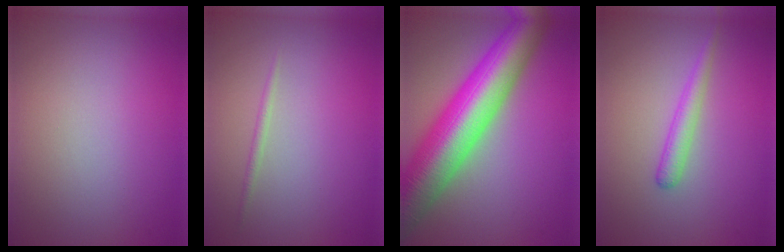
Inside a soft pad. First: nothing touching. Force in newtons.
{"total": 0.7, "press": 0.7, "slide": 0.0}
{"total": 13.0, "press": 13.0, "slide": 0.5}
{"total": 1.9, "press": 1.9, "slide": 0.0}